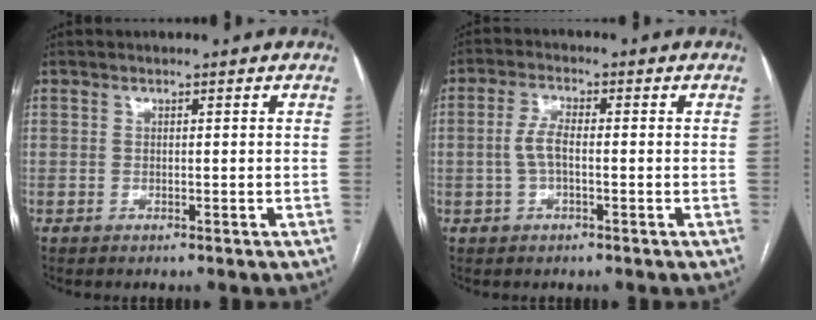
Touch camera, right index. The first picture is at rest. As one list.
[{"total": 4.1, "force": [-0.4, 1.6, 3.8], "torque": [-0.085, 0.011, -0.007]}]